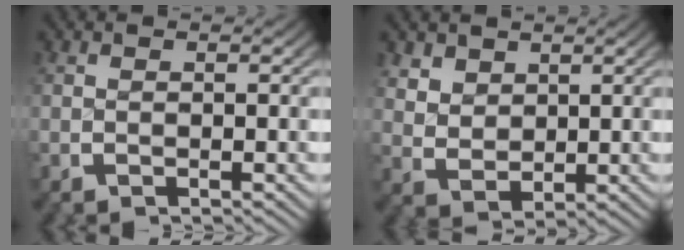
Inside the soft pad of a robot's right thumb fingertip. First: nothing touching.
{"total": 3.6, "force": [1.2, 2.9, 1.8], "torque": [-0.041, -0.023, 0.036]}